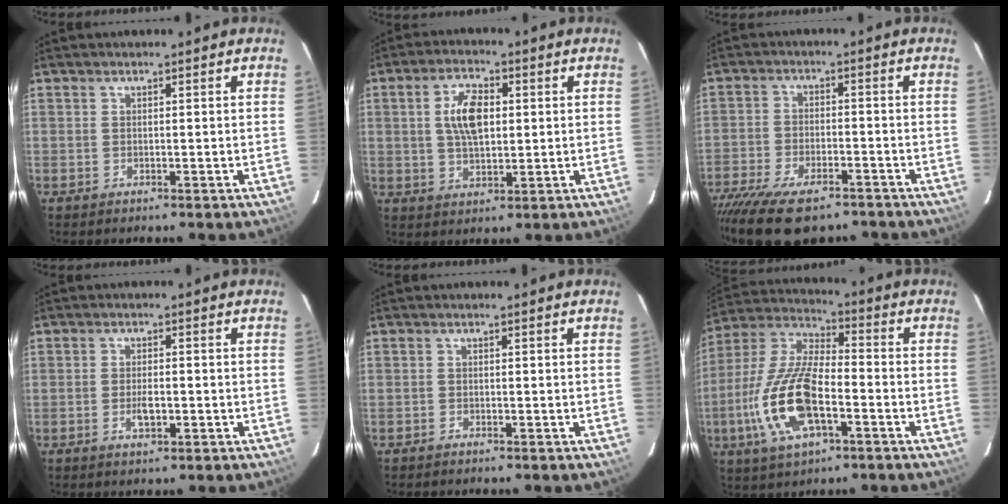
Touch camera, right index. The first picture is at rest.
{"total": 7.9, "force": [1.4, 4.0, 6.7], "torque": [-0.126, 0.010, 0.028]}
{"total": 18.6, "force": [-14.2, 6.7, 10.0], "torque": [-0.220, -0.048, -0.229]}
{"total": 3.3, "force": [-1.1, 1.3, 2.8], "torque": [-0.054, -0.001, -0.017]}
{"total": 0.6, "force": [-0.6, 0.1, 0.0], "torque": [-0.004, 0.003, -0.012]}
{"total": 17.1, "force": [-5.7, 6.7, 14.7], "torque": [-0.317, -0.008, -0.111]}